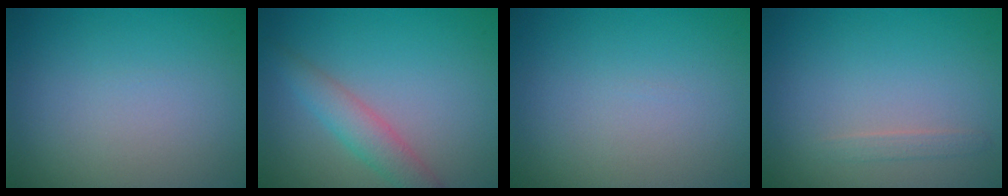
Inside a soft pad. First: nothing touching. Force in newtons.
{"total": 2.8, "press": 2.8, "slide": 0.1}
{"total": 0.0}
{"total": 0.9, "press": 0.8, "slide": 0.1}